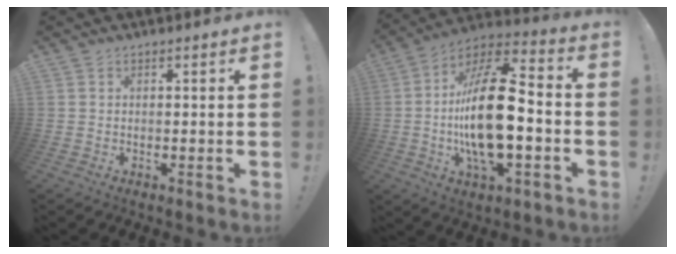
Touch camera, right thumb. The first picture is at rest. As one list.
[{"total": 23.2, "force": [-3.1, 9.5, 21.0], "torque": [-0.397, 0.014, -0.054]}]